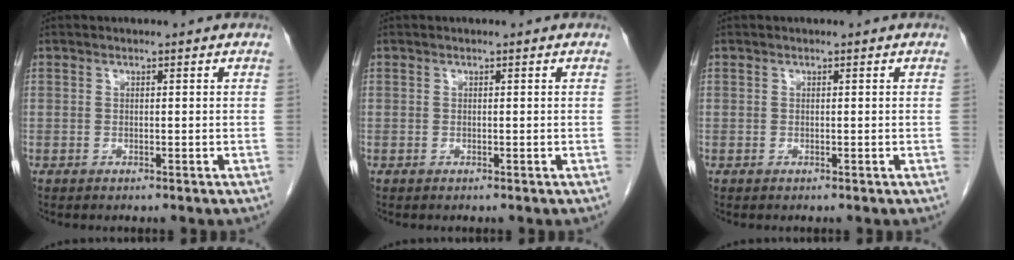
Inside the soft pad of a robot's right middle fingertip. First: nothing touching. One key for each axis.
{"total": 0.0}
{"total": 0.0}